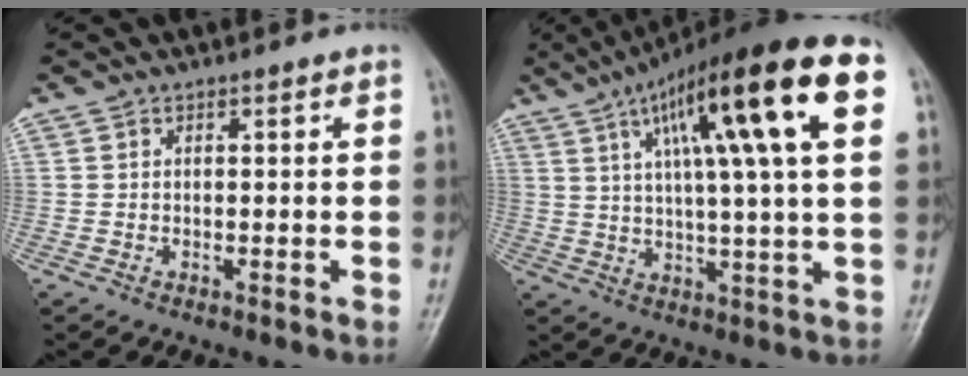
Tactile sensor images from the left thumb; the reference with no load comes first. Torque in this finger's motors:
{"motor_torque": [1.52, 1.44, 1.98, -0.79, 0.41]}